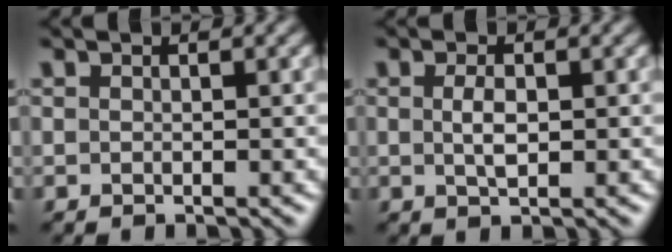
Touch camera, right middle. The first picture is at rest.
{"total": 1.8, "force": [0.1, 0.7, 1.7], "torque": [-0.037, 0.000, 0.004]}